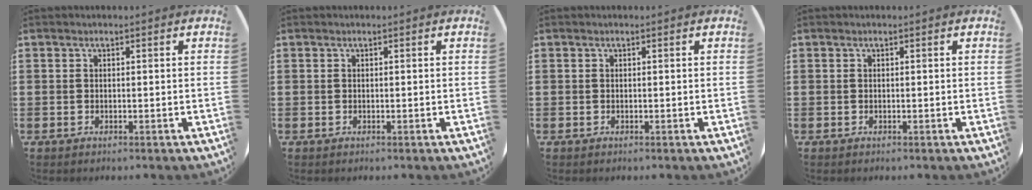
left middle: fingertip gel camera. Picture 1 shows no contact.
{"total": 0.0}
{"total": 0.0}
{"total": 0.0}